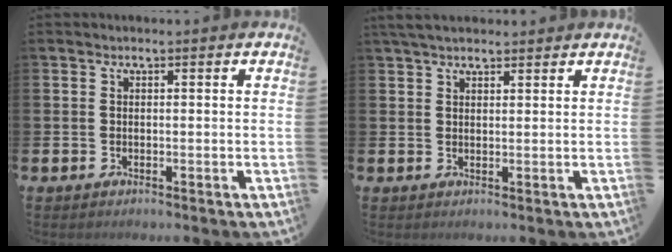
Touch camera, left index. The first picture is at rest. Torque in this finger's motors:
{"motor_torque": [1.07, -1.07, 0.18, 0.15]}